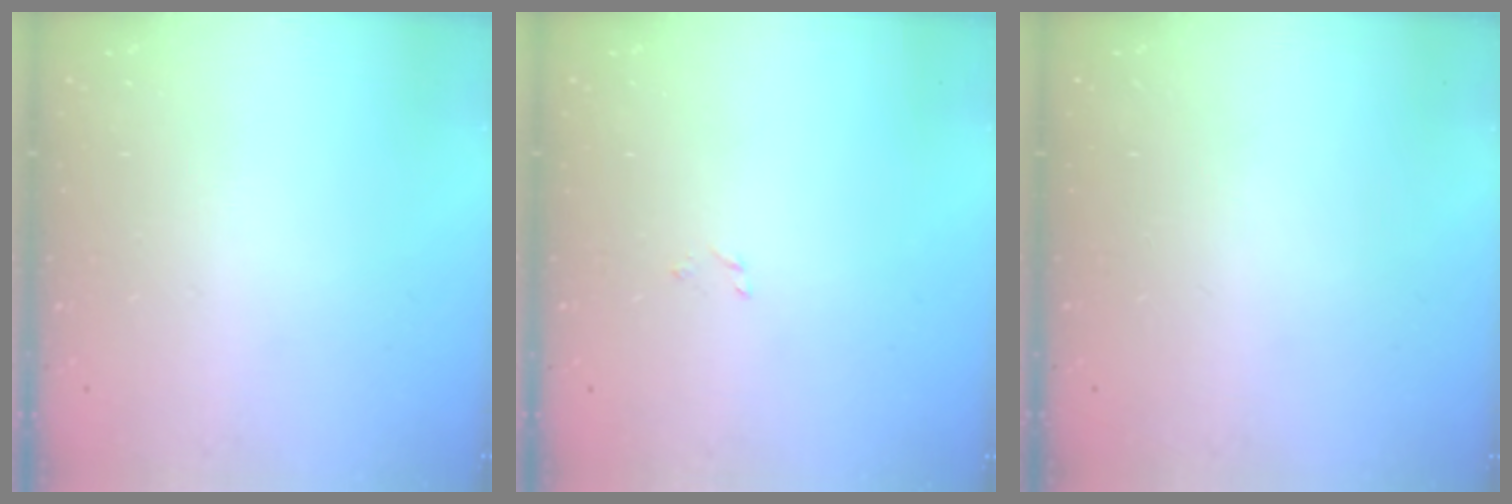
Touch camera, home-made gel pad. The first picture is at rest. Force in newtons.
{"total": 1.6, "press": 1.5, "slide": 0.3}
{"total": 0.0}